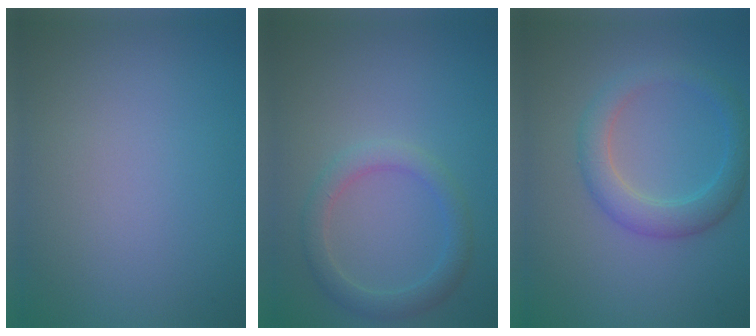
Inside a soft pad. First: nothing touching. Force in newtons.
{"total": 2.5, "press": 2.5, "slide": 0.1}
{"total": 3.4, "press": 3.4, "slide": 0.2}